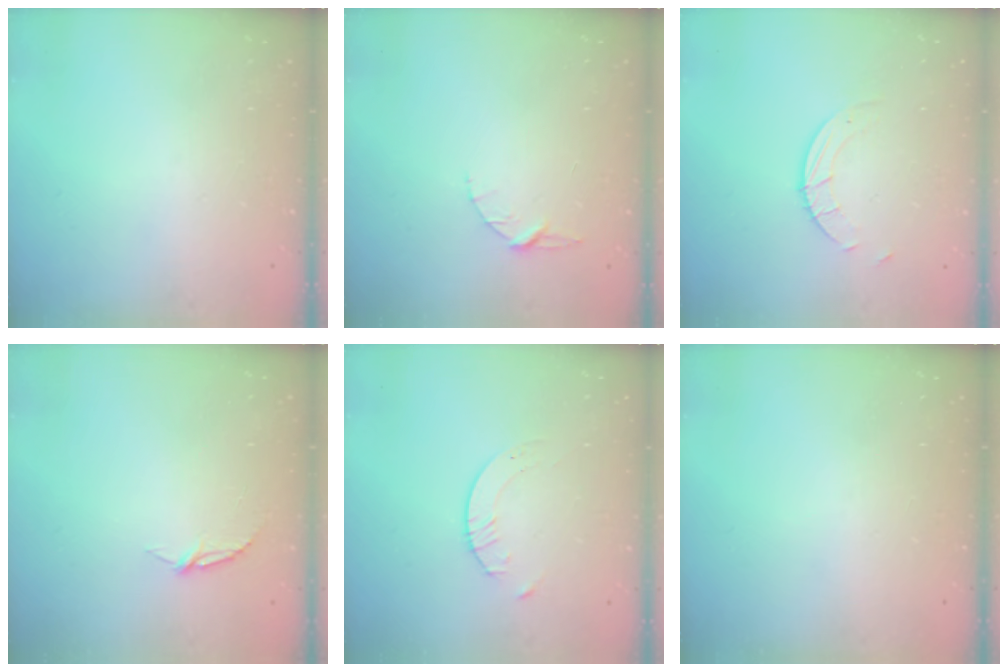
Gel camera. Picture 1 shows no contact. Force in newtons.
{"total": 3.4, "press": 3.3, "slide": 0.4}
{"total": 2.7, "press": 2.7, "slide": 0.3}
{"total": 4.2, "press": 4.2, "slide": 0.5}
{"total": 1.7, "press": 1.7, "slide": 0.2}
{"total": 0.0}